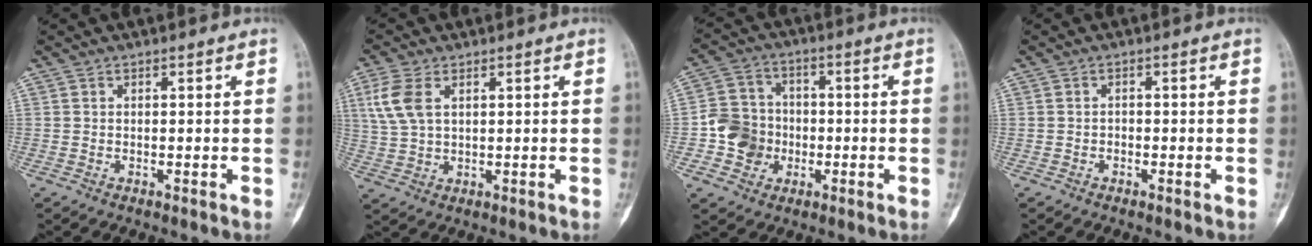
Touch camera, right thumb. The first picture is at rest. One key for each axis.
{"total": 6.8, "fx": 2.4, "fy": 3.9, "fz": 5.1, "tx": -0.123, "ty": 0.004, "tz": 0.053}
{"total": 8.7, "fx": -2.0, "fy": 7.9, "fz": 2.9, "tx": -0.019, "ty": 0.020, "tz": -0.043}
{"total": 0.8, "fx": -0.5, "fy": 0.5, "fz": 0.2, "tx": 0.002, "ty": 0.003, "tz": -0.014}